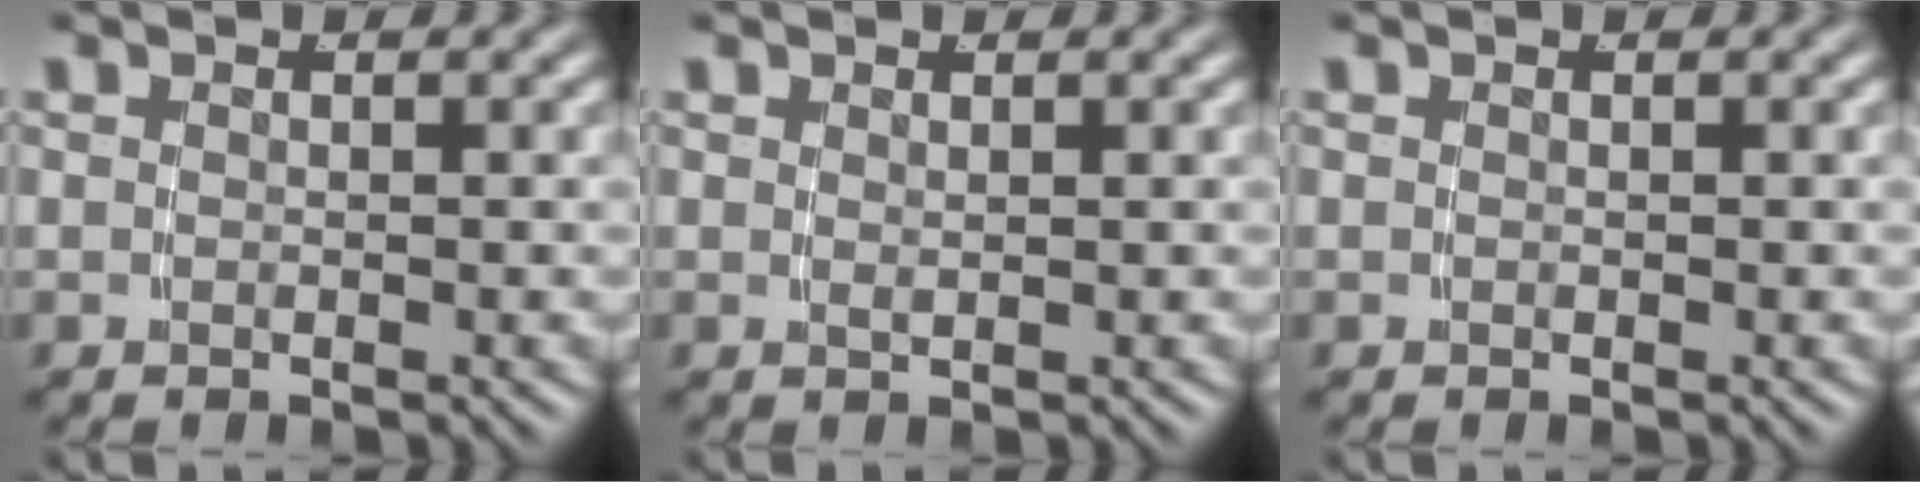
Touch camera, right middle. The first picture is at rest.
{"total": 0.8, "force": [0.5, -0.6, 0.1], "torque": [0.002, -0.003, 0.014]}
{"total": 0.0}